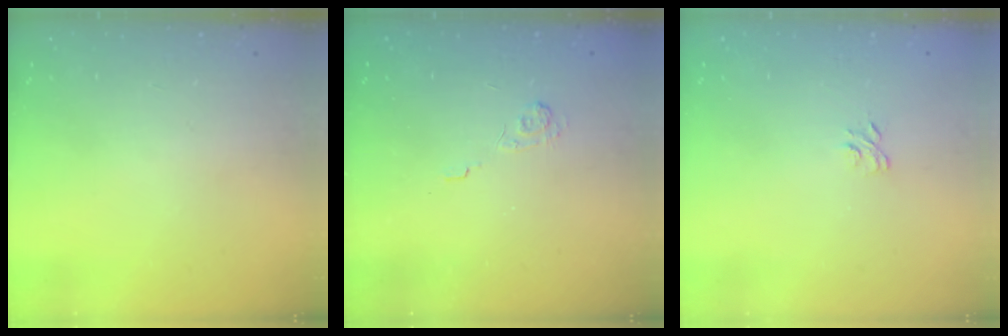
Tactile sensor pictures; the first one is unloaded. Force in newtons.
{"total": 2.2, "press": 1.7, "slide": 1.5}
{"total": 5.2, "press": 5.1, "slide": 1.3}